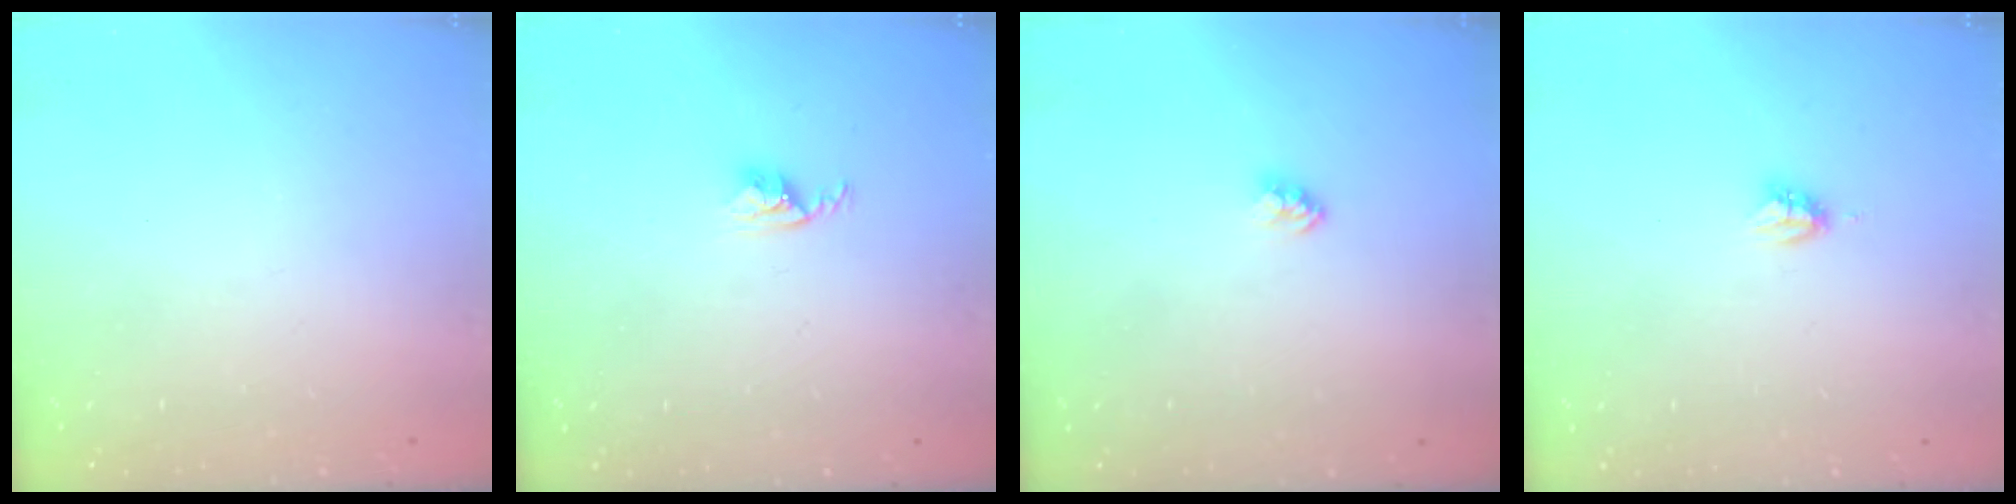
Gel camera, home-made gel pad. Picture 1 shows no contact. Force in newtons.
{"total": 2.9, "press": 2.9, "slide": 0.4}
{"total": 2.3, "press": 2.3, "slide": 0.1}
{"total": 3.9, "press": 3.9, "slide": 0.5}